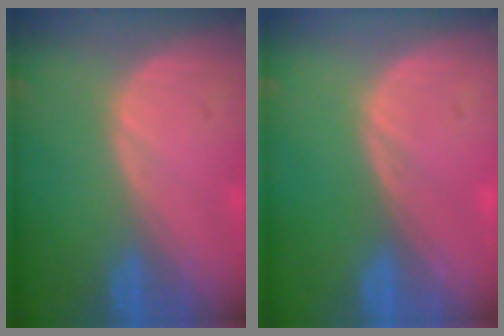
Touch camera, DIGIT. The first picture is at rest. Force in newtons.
{"total": 0.0}